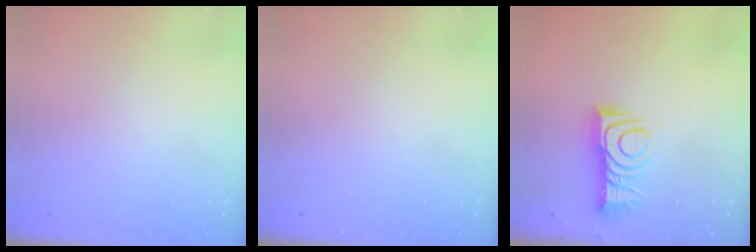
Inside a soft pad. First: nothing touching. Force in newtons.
{"total": 0.0}
{"total": 10.7, "press": 10.6, "slide": 0.4}